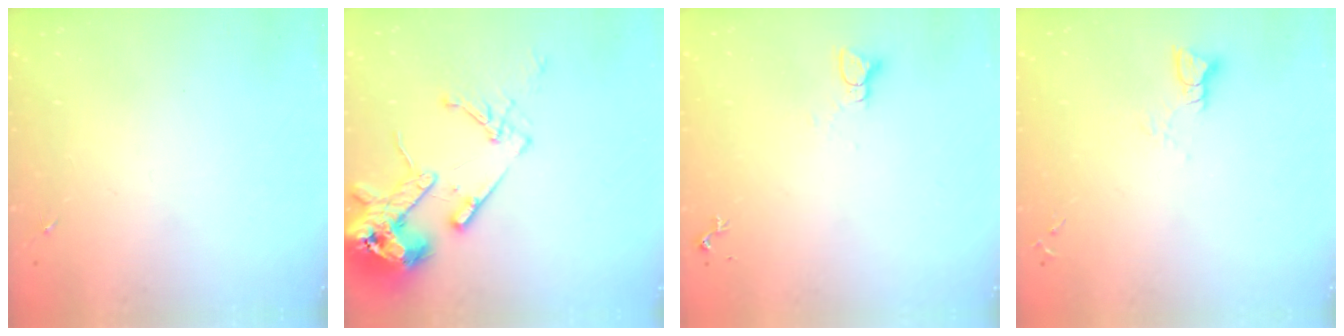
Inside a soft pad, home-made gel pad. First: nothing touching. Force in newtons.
{"total": 16.3, "press": 16.1, "slide": 2.5}
{"total": 2.2, "press": 2.2, "slide": 0.1}
{"total": 3.5, "press": 3.5, "slide": 0.3}